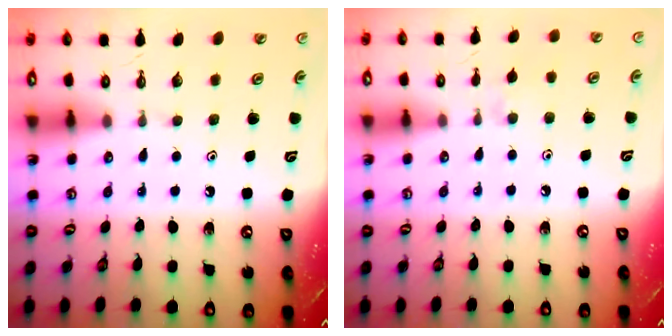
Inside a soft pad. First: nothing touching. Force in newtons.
{"total": 2.4, "press": 2.4, "slide": 0.5}